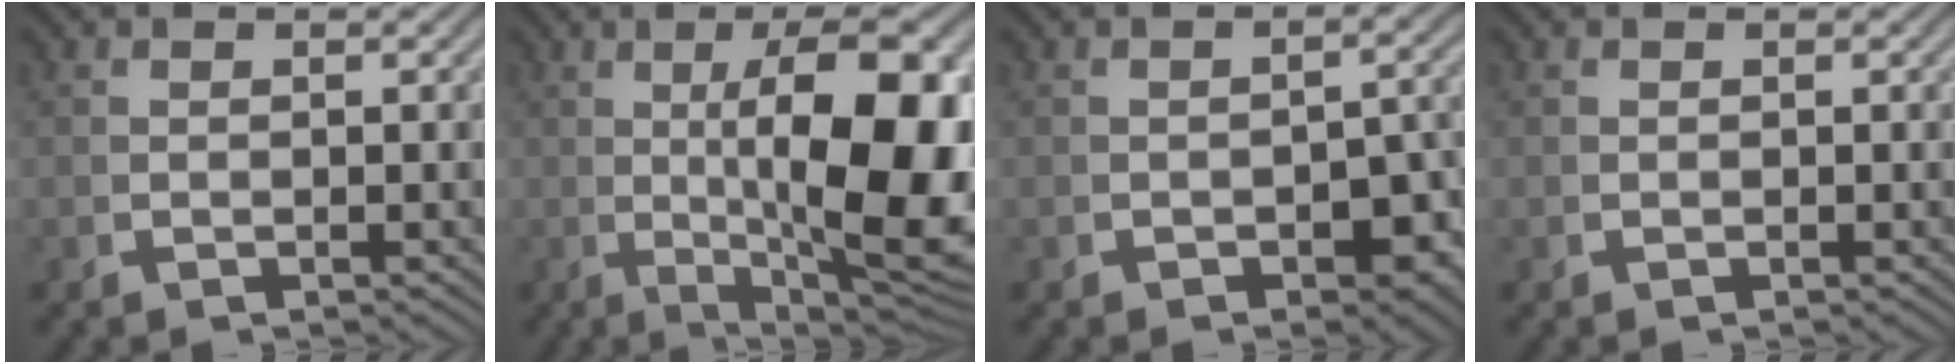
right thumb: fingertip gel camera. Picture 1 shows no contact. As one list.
[{"total": 15.1, "force": [0.0, 6.0, 13.8], "torque": [-0.190, -0.027, 0.024]}, {"total": 3.3, "force": [-1.4, 1.7, 2.5], "torque": [-0.030, -0.011, -0.014]}, {"total": 0.0}]